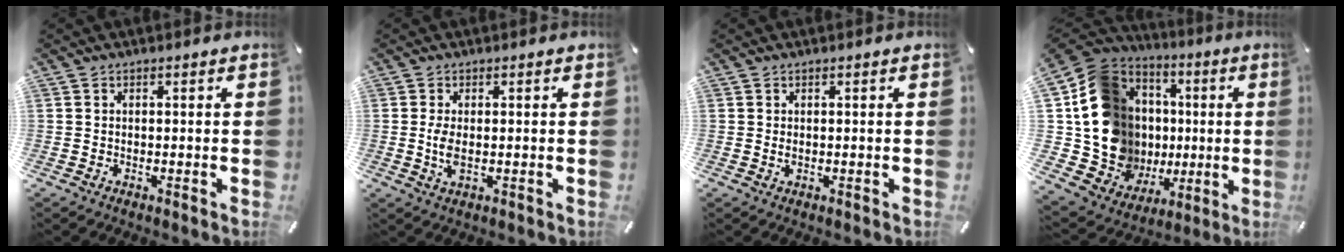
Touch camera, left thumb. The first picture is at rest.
{"total": 4.0, "force": [-0.1, 1.6, 3.6], "torque": [-0.088, -0.006, -0.008]}
{"total": 0.8, "force": [0.0, 0.4, 0.7], "torque": [-0.014, 0.000, 0.000]}
{"total": 17.7, "force": [1.2, 15.8, 8.0], "torque": [-0.169, -0.034, 0.051]}